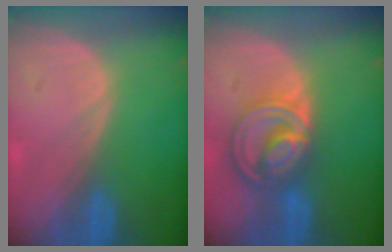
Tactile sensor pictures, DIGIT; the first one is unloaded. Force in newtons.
{"total": 8.8, "press": 7.4, "slide": 4.7}